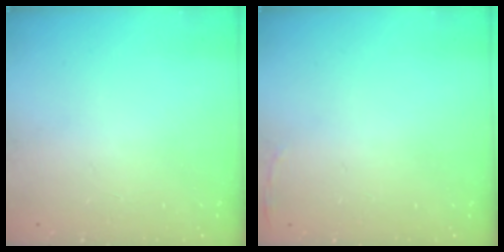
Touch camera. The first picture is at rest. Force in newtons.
{"total": 2.8, "press": 2.6, "slide": 0.9}